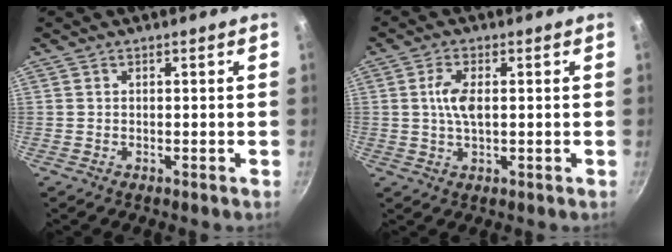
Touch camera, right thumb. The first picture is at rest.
{"total": 4.9, "force": [0.7, 2.0, 4.4], "torque": [-0.090, 0.003, 0.012]}